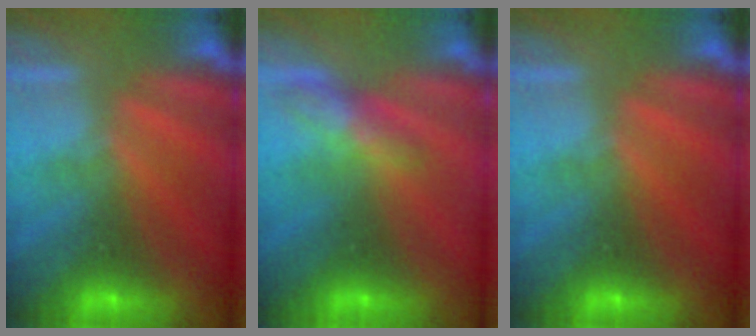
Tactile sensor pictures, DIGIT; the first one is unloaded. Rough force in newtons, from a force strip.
{"total": 2.7}
{"total": 0.0}